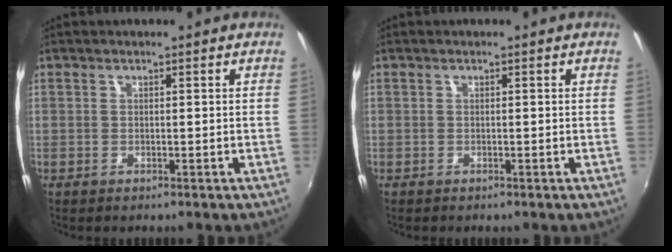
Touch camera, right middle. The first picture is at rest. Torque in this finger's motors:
{"motor_torque": [-0.21, 0.00, 0.00, -0.01]}